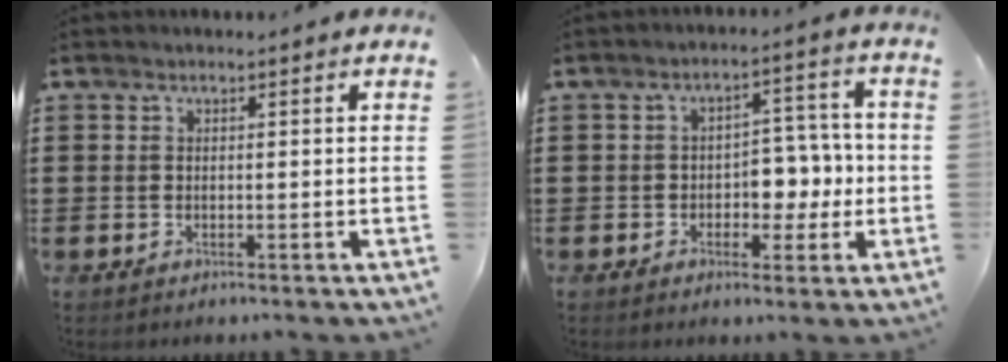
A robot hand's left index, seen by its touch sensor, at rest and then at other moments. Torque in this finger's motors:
{"motor_torque": [0.25, 0.03, 0.16, 0.06]}